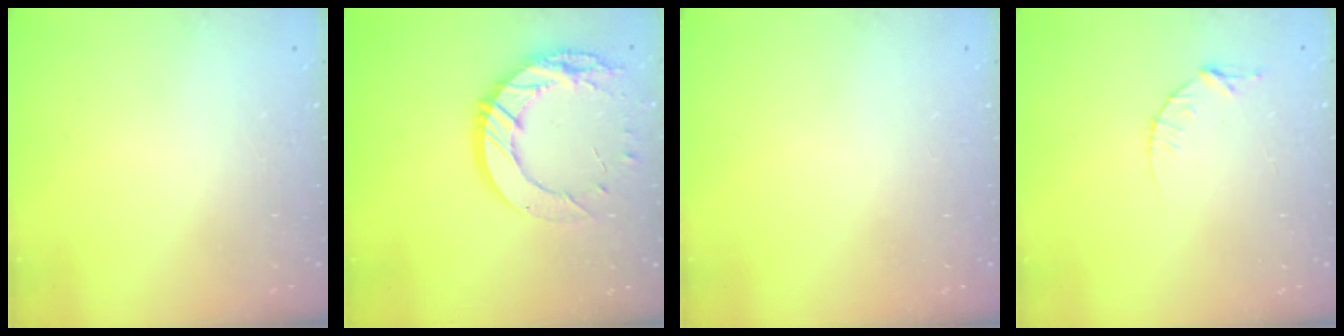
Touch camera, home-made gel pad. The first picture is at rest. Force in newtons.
{"total": 16.8, "press": 16.8, "slide": 1.2}
{"total": 0.0}
{"total": 3.8, "press": 3.7, "slide": 0.5}